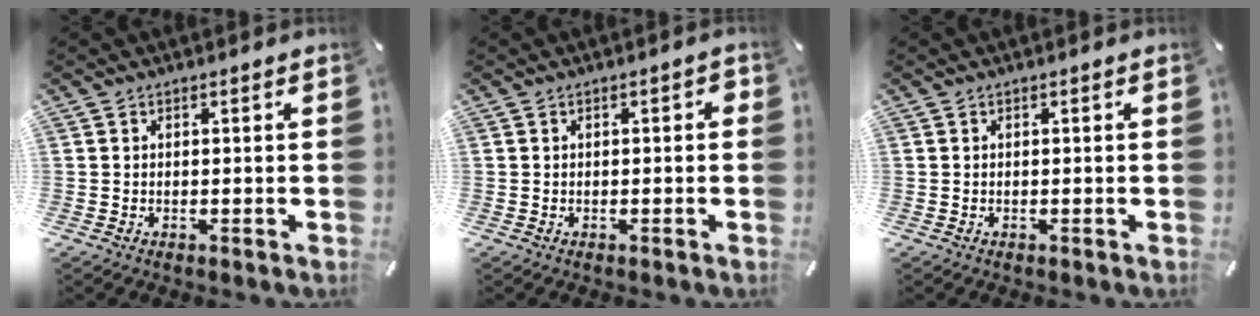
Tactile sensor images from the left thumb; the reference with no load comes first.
{"total": 1.1, "force": [-0.3, 0.6, 0.9], "torque": [-0.016, 0.003, -0.007]}
{"total": 0.0}